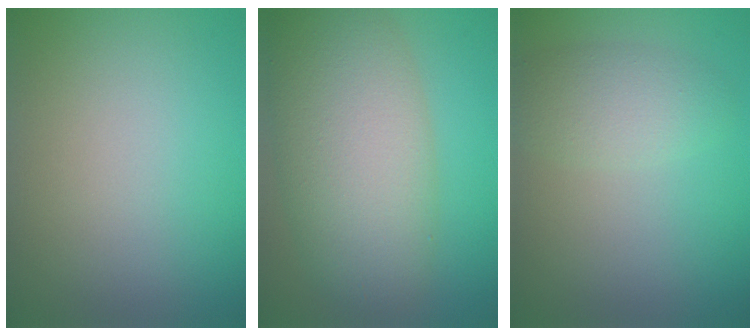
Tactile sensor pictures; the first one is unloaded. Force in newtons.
{"total": 10.0, "press": 10.0, "slide": 0.3}
{"total": 3.1, "press": 3.1, "slide": 0.0}